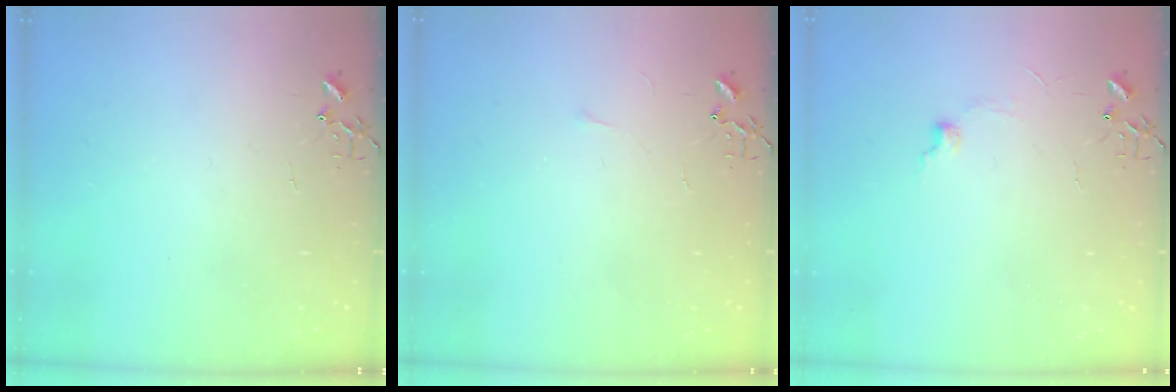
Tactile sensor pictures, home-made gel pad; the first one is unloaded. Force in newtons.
{"total": 3.3, "press": 3.2, "slide": 0.5}
{"total": 5.3, "press": 5.2, "slide": 0.7}